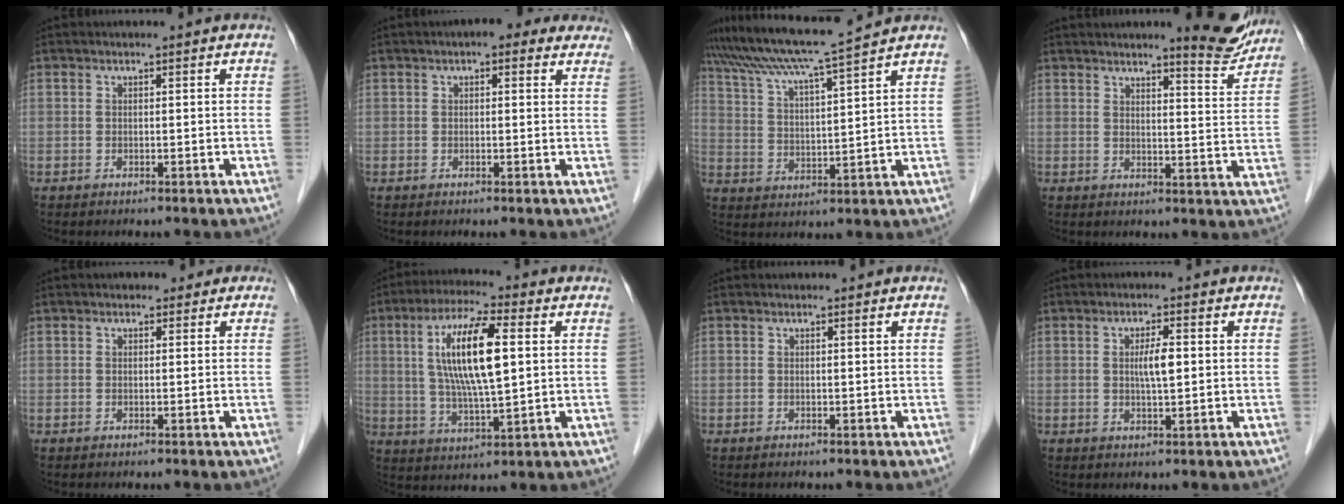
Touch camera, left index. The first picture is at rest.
{"total": 5.3, "force": [3.5, 2.1, 3.3], "torque": [-0.028, 0.027, 0.038]}
{"total": 12.3, "force": [10.6, -2.0, 5.9], "torque": [-0.108, 0.004, 0.178]}
{"total": 7.8, "force": [7.0, 0.5, 3.4], "torque": [-0.039, -0.025, 0.082]}
{"total": 1.5, "force": [0.8, 1.2, 0.4], "torque": [0.000, 0.009, 0.004]}
{"total": 12.5, "force": [2.3, 2.1, 12.1], "torque": [-0.232, 0.007, 0.042]}
{"total": 0.0}
{"total": 3.3, "force": [0.3, 0.4, 3.2], "torque": [-0.056, 0.000, 0.006]}